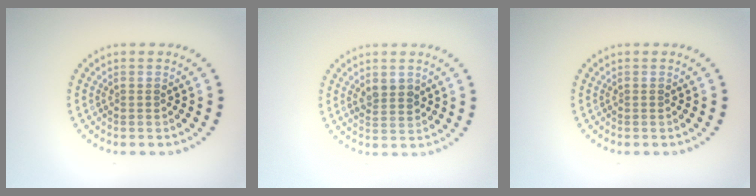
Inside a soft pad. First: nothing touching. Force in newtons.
{"total": 1.9, "press": 1.8, "slide": 0.6}
{"total": 0.0}